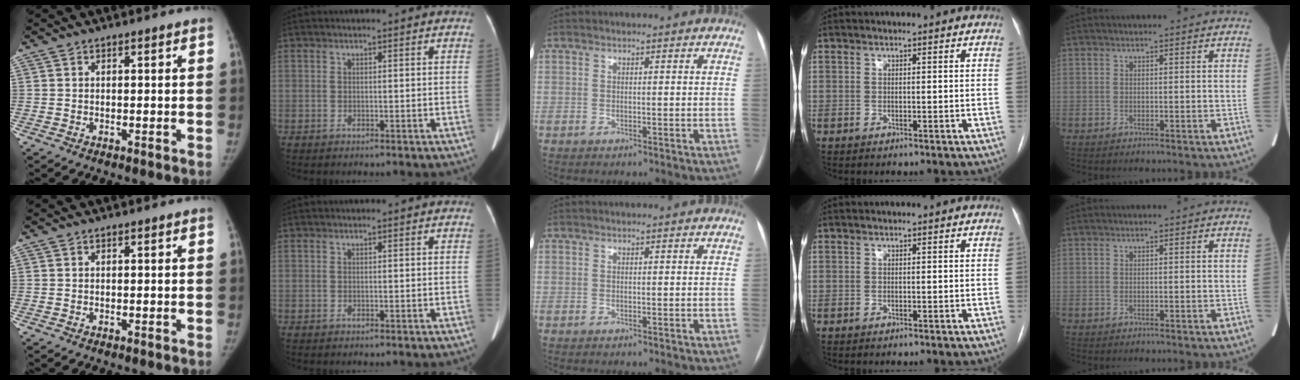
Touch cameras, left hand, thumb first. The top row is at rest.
{}